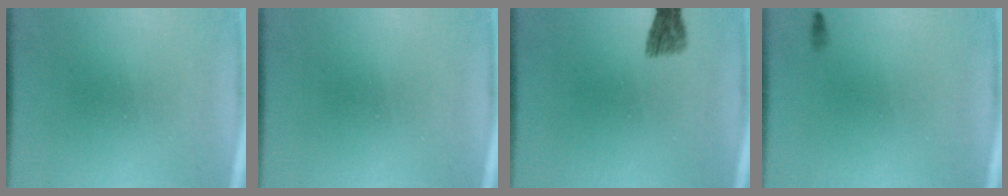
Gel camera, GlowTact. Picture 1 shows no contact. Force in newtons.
{"total": 0.0}
{"total": 1.8}
{"total": 0.5}